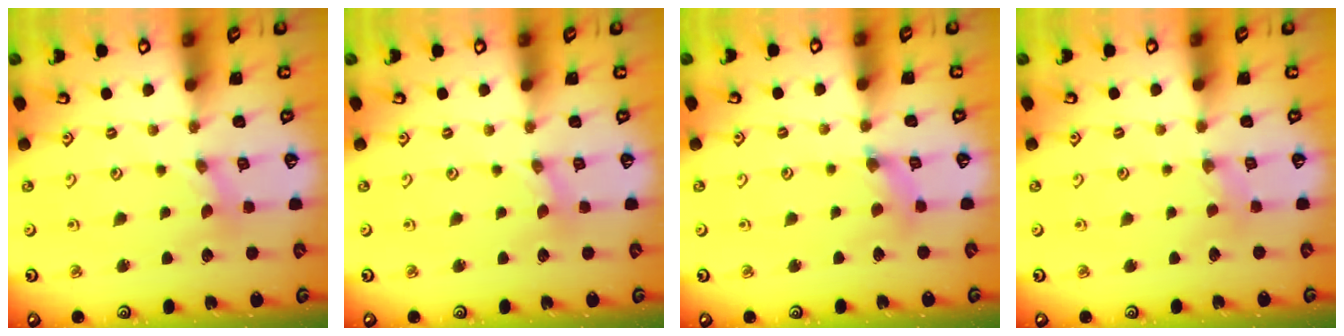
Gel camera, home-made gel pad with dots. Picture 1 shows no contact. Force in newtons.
{"total": 0.0}
{"total": 2.7, "press": 2.7, "slide": 0.3}
{"total": 2.6, "press": 2.5, "slide": 0.5}